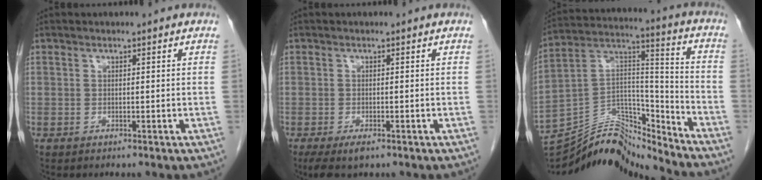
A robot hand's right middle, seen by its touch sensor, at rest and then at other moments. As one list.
[{"total": 3.6, "force": [-2.3, 1.2, 2.5], "torque": [-0.049, -0.009, -0.036]}, {"total": 16.3, "force": [-15.9, 1.8, 3.3], "torque": [-0.052, 0.059, -0.279]}]